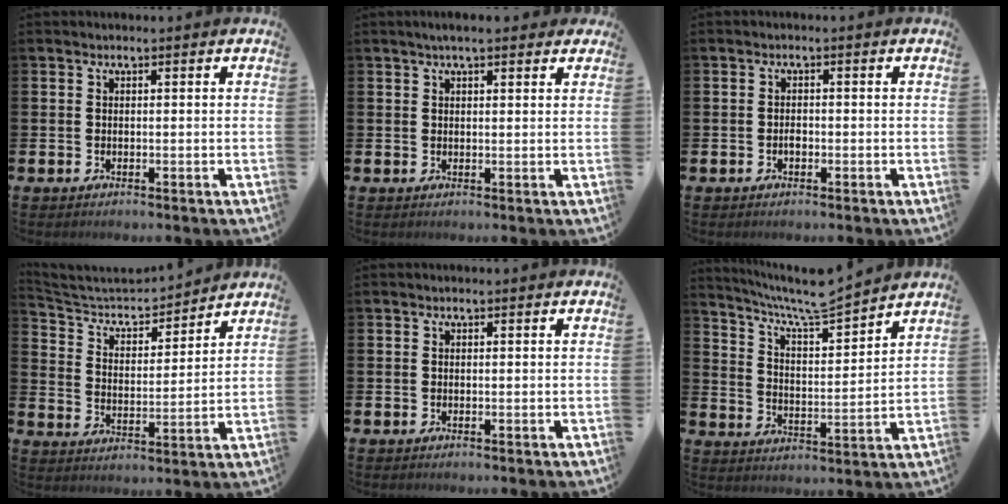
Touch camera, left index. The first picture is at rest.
{"total": 3.0, "force": [2.5, 0.8, 1.4], "torque": [-0.026, -0.003, 0.043]}
{"total": 1.1, "force": [-0.4, 0.7, 0.7], "torque": [-0.013, 0.002, -0.008]}
{"total": 5.8, "force": [5.4, 1.4, 1.3], "torque": [-0.055, -0.042, 0.090]}
{"total": 0.0}
{"total": 7.7, "force": [7.3, 0.5, 2.4], "torque": [-0.075, -0.052, 0.127]}